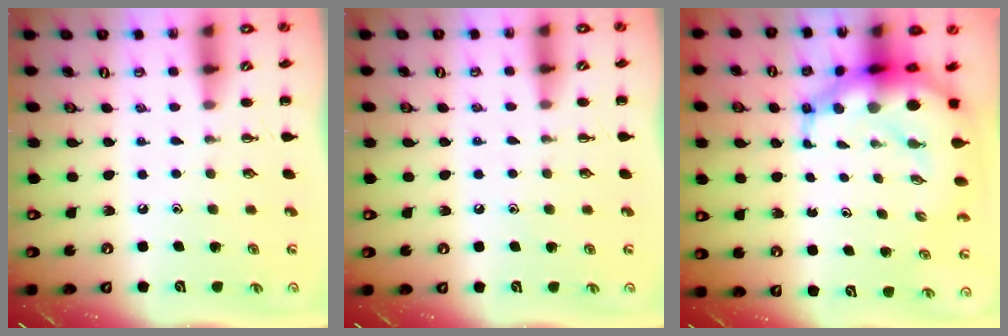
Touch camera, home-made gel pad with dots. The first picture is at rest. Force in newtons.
{"total": 5.5, "press": 5.2, "slide": 1.8}
{"total": 12.9, "press": 12.5, "slide": 3.5}